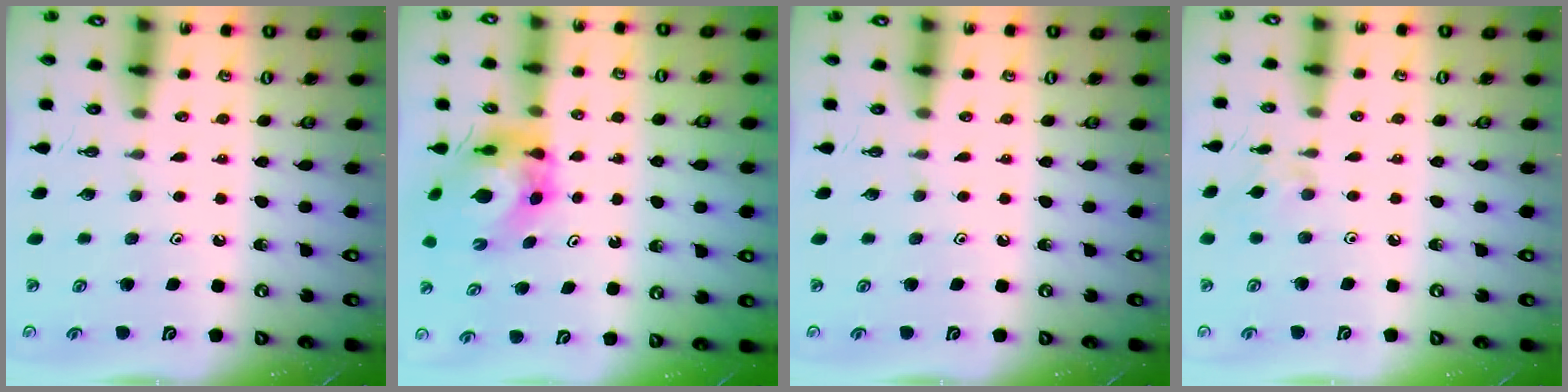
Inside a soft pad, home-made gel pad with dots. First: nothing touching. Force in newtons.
{"total": 5.8, "press": 5.8, "slide": 0.5}
{"total": 0.0}
{"total": 2.6, "press": 2.6, "slide": 0.5}